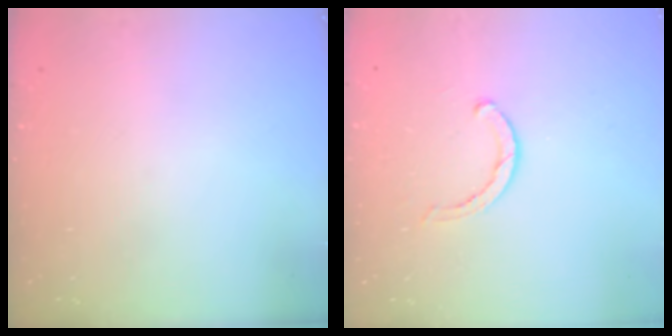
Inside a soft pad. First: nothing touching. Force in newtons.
{"total": 2.8, "press": 2.8, "slide": 0.2}